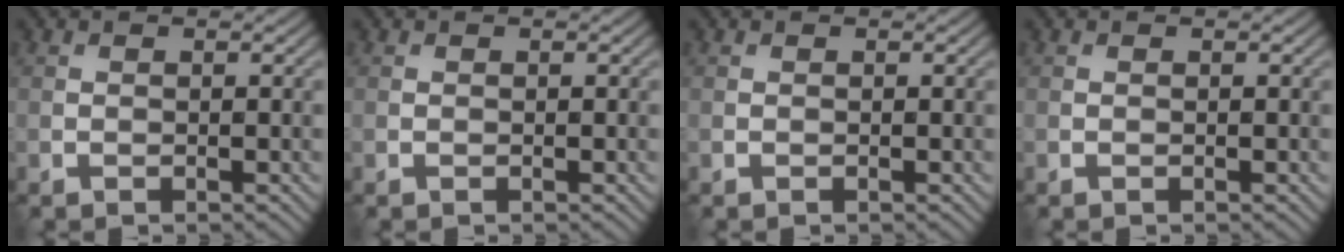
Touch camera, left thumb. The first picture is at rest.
{"total": 0.0}
{"total": 0.0}
{"total": 0.0}